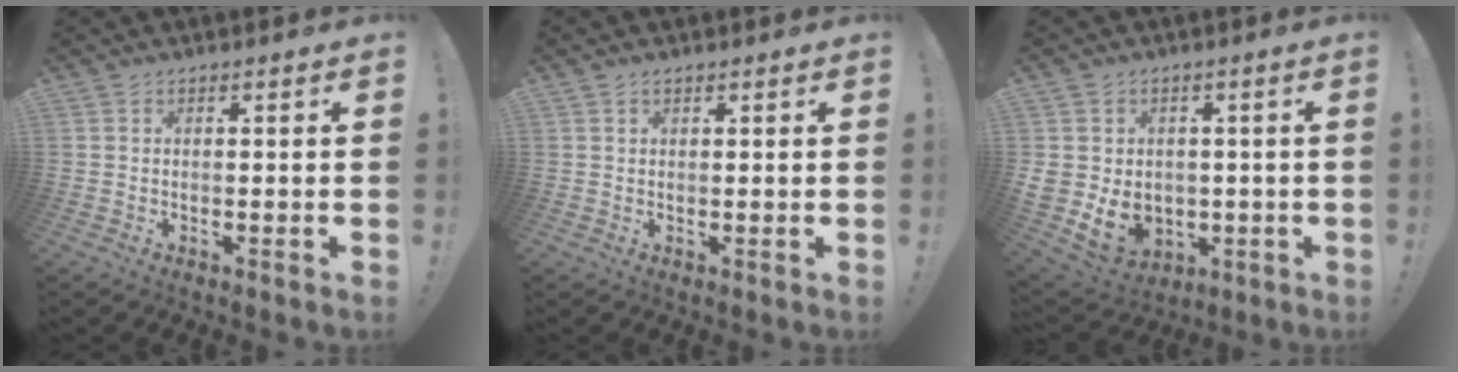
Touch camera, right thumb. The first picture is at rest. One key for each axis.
{"total": 1.0, "fx": 0.7, "fy": 0.6, "fz": 0.2, "tx": 0.004, "ty": -0.002, "tz": 0.013}
{"total": 10.3, "fx": -0.4, "fy": 8.9, "fz": 5.2, "tx": -0.115, "ty": -0.011, "tz": -0.002}